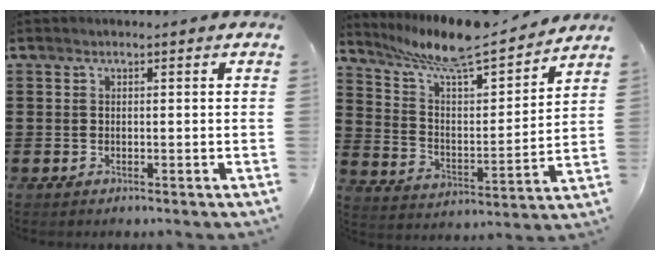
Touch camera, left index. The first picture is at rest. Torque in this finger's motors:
{"motor_torque": [2.14, 0.00, 0.22, 0.09]}